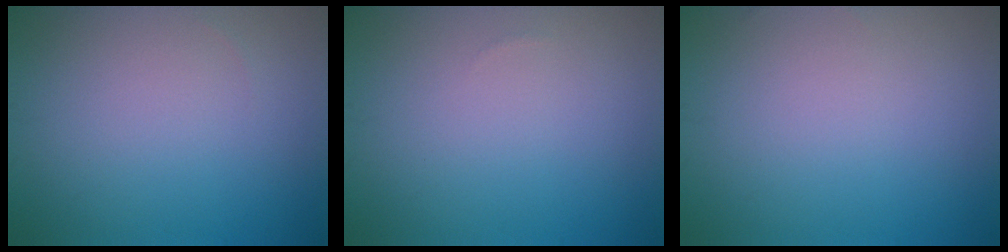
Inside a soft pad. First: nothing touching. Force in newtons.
{"total": 0.0}
{"total": 0.0}